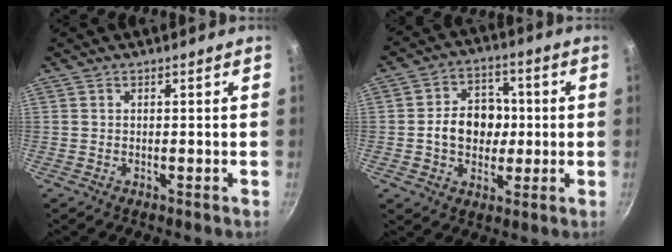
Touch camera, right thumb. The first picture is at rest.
{"total": 11.0, "force": [-0.2, 8.8, 6.6], "torque": [-0.066, 0.014, -0.009]}